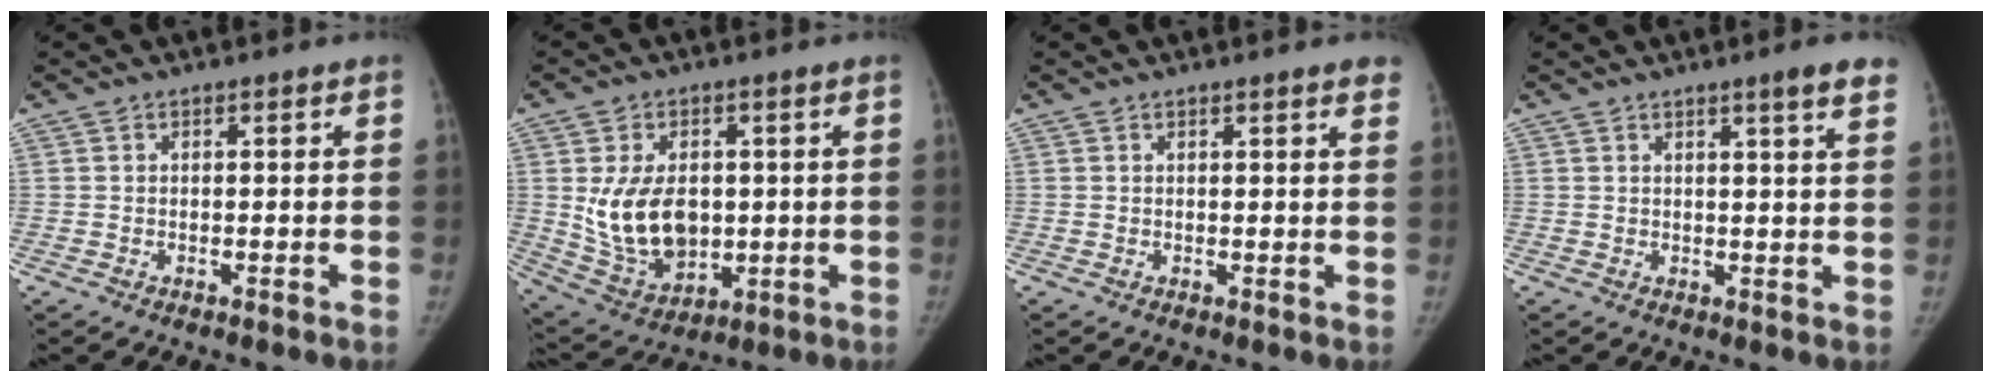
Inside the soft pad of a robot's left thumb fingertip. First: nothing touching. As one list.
[{"total": 13.6, "force": [0.8, 9.3, 10.0], "torque": [-0.149, -0.013, 0.038]}, {"total": 3.3, "force": [2.6, 0.4, 2.0], "torque": [-0.015, -0.004, 0.022]}, {"total": 5.2, "force": [3.5, 0.1, 3.9], "torque": [-0.047, -0.015, 0.044]}]